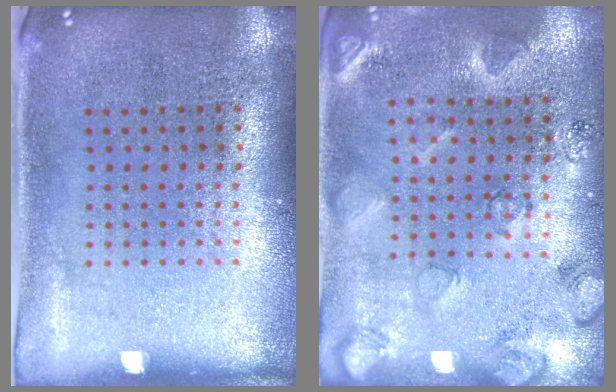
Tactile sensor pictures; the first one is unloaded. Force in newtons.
{"total": 2.1, "press": 2.1, "slide": 0.5}